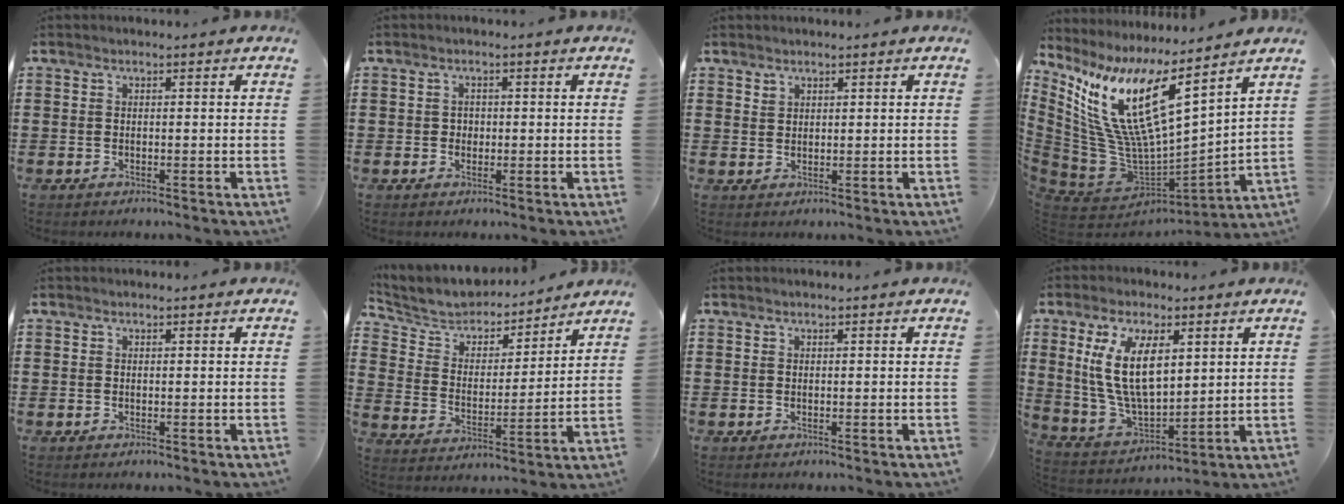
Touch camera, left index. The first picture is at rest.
{"total": 1.2, "force": [0.1, 1.1, 0.3], "torque": [-0.010, 0.007, 0.000]}
{"total": 1.5, "force": [1.3, 0.8, 0.1], "torque": [-0.006, 0.002, 0.025]}
{"total": 15.4, "force": [7.4, 5.1, 12.5], "torque": [-0.297, -0.061, 0.119]}
{"total": 0.0}
{"total": 6.1, "force": [5.8, 1.8, 0.6], "torque": [-0.052, -0.042, 0.098]}
{"total": 0.0}
{"total": 11.8, "force": [4.0, 5.8, 9.4], "torque": [-0.216, 0.002, 0.070]}